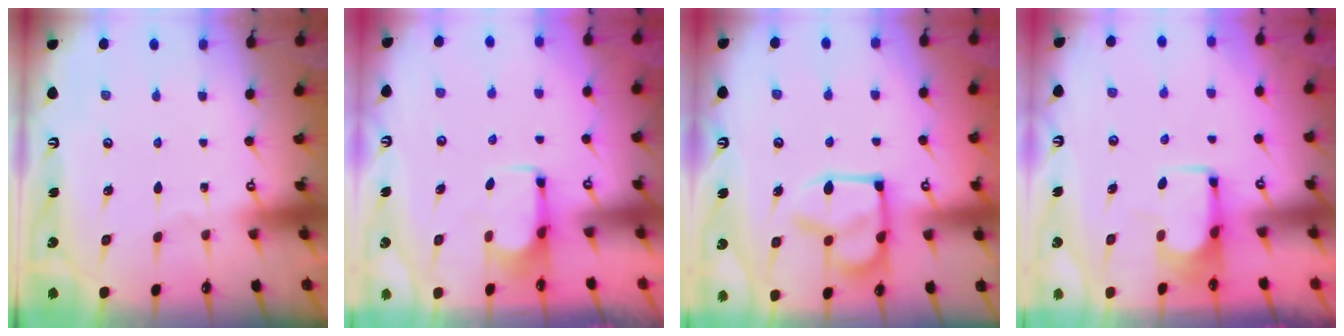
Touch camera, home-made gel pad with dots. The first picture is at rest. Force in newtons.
{"total": 2.6, "press": 2.5, "slide": 0.9}
{"total": 14.9, "press": 14.8, "slide": 1.7}
{"total": 3.5, "press": 3.5, "slide": 0.2}